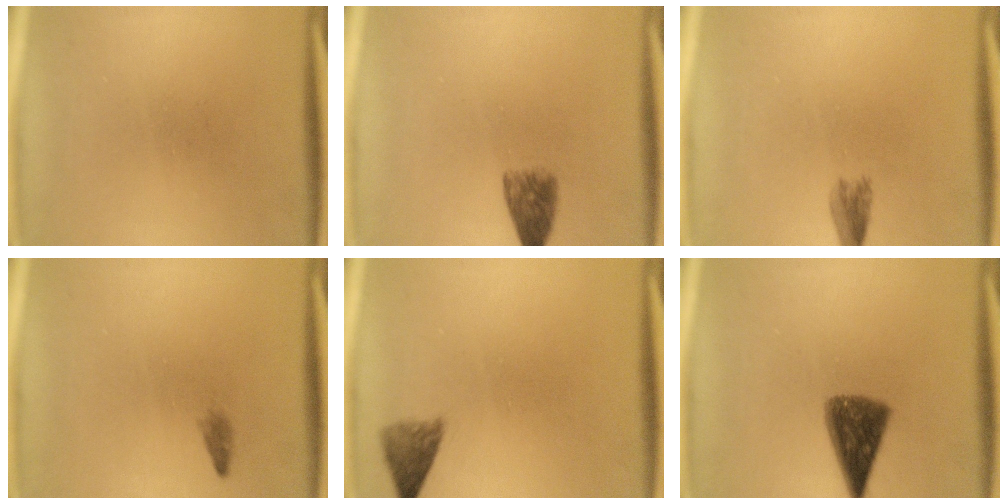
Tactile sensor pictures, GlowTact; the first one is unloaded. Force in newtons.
{"total": 3.8}
{"total": 2.3}
{"total": 0.8}
{"total": 2.8}
{"total": 8.3}